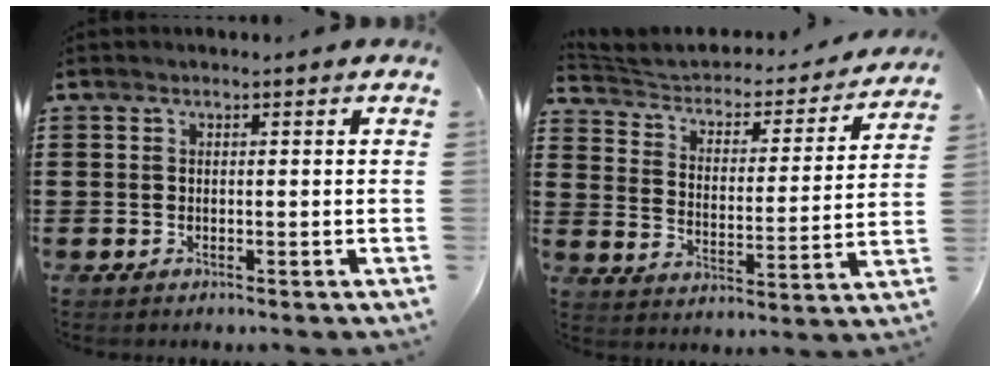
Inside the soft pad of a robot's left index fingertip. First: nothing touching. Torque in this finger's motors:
{"motor_torque": [1.62, -0.52, 0.28, 0.06]}